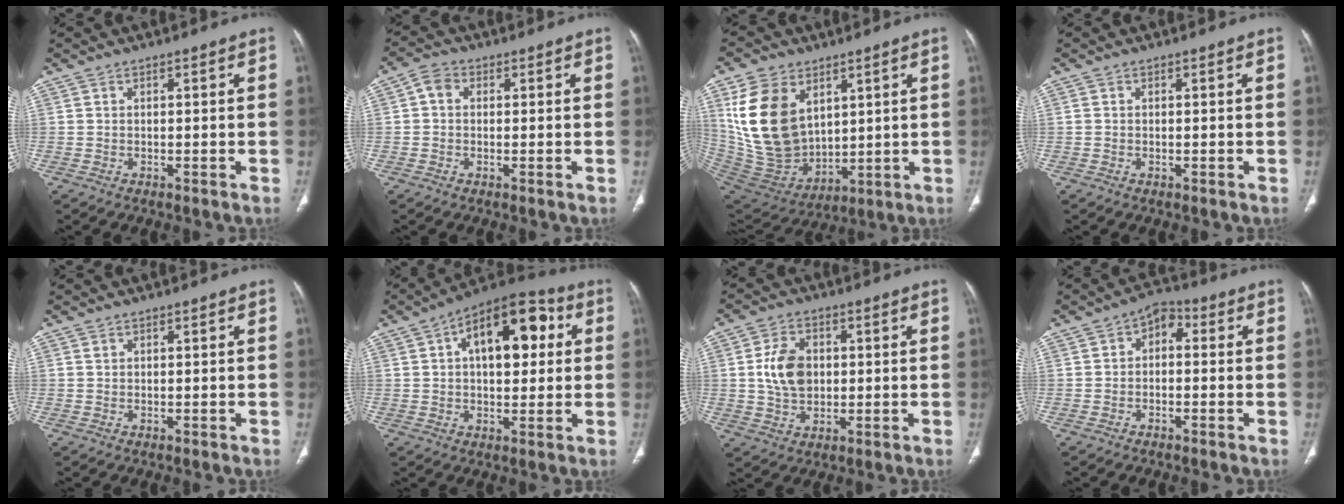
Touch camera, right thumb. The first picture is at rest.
{"total": 3.3, "force": [0.4, 2.7, 1.9], "torque": [-0.022, 0.010, -0.001]}
{"total": 19.2, "force": [6.4, 13.1, 12.5], "torque": [-0.214, -0.029, 0.147]}
{"total": 0.0}
{"total": 0.5, "force": [0.3, 0.4, 0.2], "torque": [0.004, 0.000, 0.005]}
{"total": 17.0, "force": [4.2, 9.0, 13.8], "torque": [-0.161, 0.024, 0.054]}
{"total": 8.6, "force": [0.8, 6.2, 6.0], "torque": [-0.093, 0.000, 0.017]}
{"total": 0.7, "force": [0.5, 0.3, 0.4], "torque": [0.000, -0.002, 0.007]}